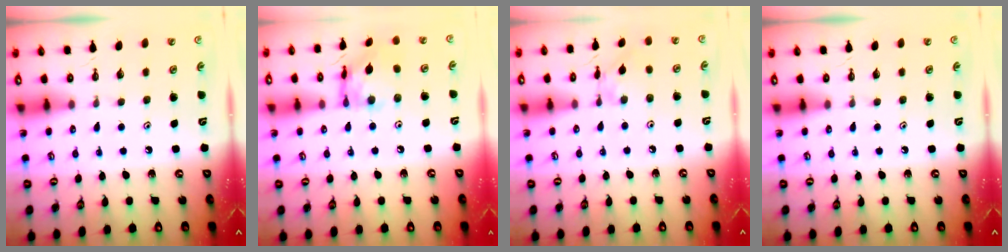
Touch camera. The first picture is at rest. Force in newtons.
{"total": 11.7, "press": 11.7, "slide": 1.0}
{"total": 2.7, "press": 2.7, "slide": 0.2}
{"total": 0.0}